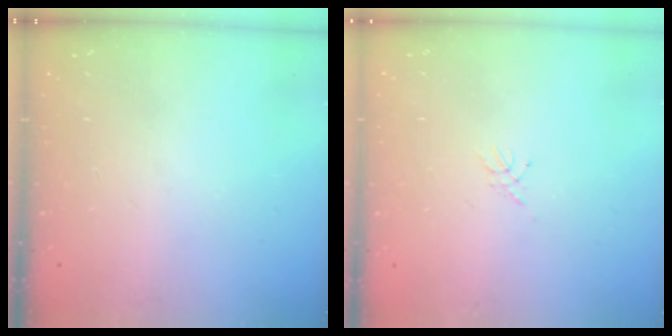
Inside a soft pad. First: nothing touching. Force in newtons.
{"total": 2.3, "press": 2.2, "slide": 0.3}